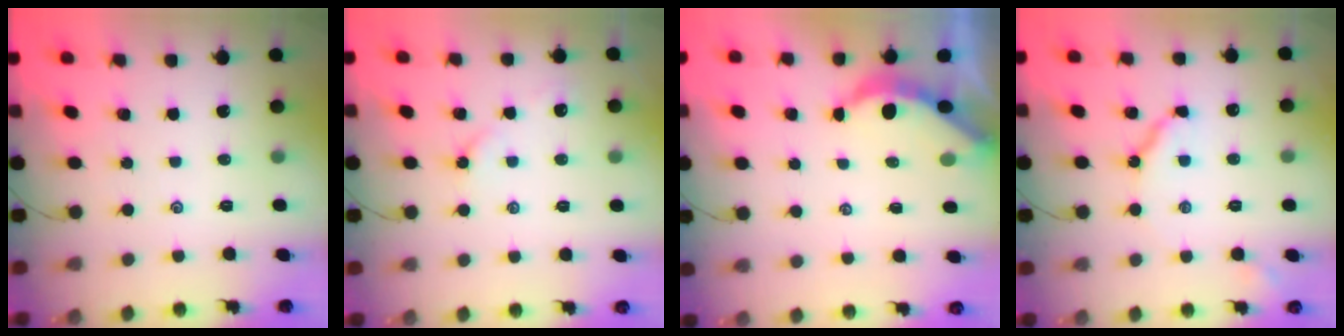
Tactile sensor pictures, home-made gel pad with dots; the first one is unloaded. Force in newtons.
{"total": 2.2, "press": 2.1, "slide": 0.6}
{"total": 3.9, "press": 3.9, "slide": 0.5}
{"total": 7.1, "press": 7.0, "slide": 0.8}